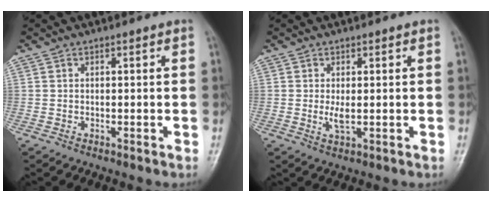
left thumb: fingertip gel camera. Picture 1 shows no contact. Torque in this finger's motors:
{"motor_torque": [0.03, 0.04, 0.07, 0.01, 0.00]}